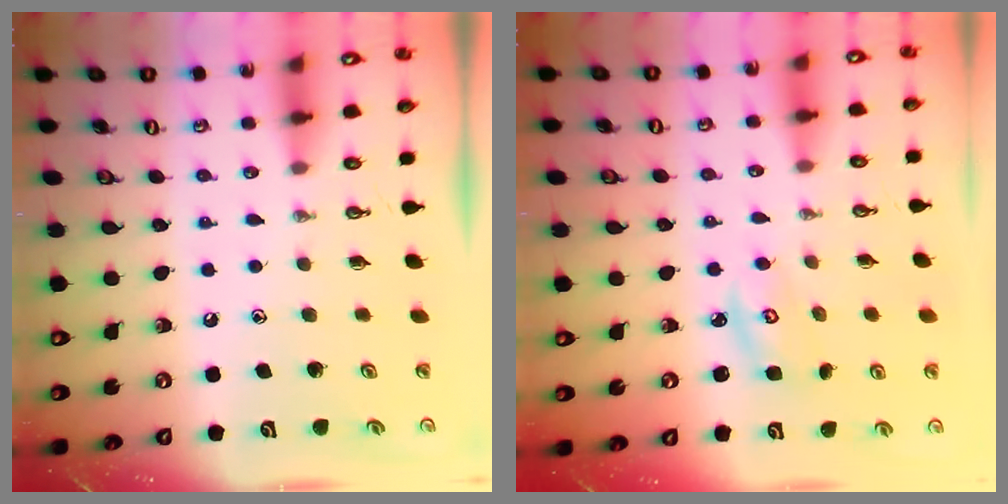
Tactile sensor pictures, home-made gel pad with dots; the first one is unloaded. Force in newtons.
{"total": 3.1, "press": 3.1, "slide": 0.3}